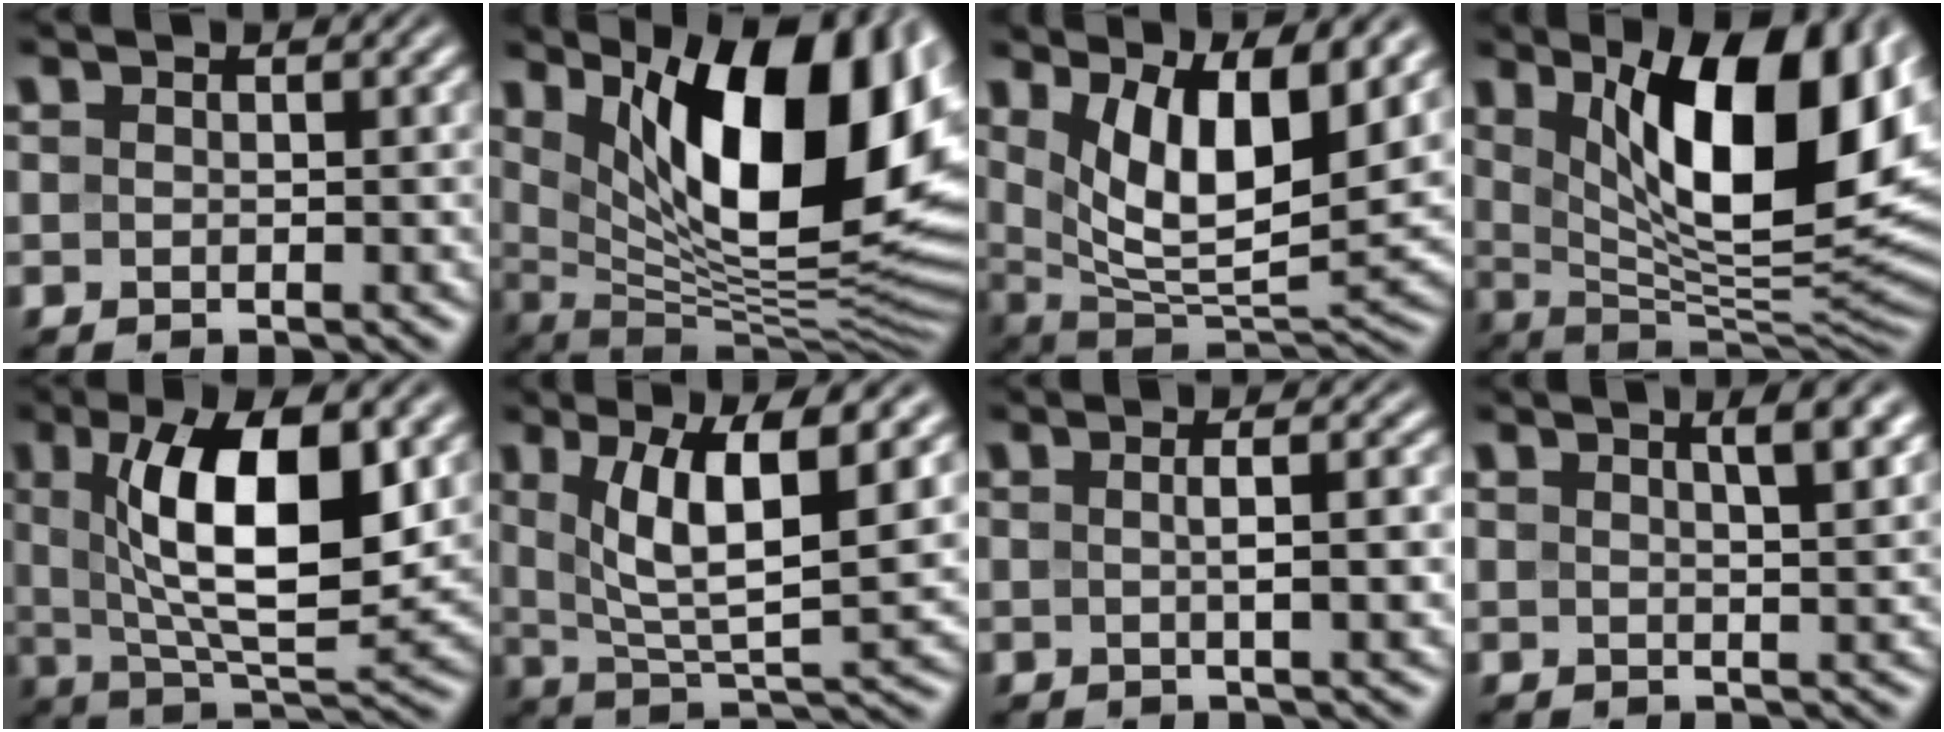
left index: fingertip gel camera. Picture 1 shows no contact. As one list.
[{"total": 16.6, "force": [5.7, 6.8, 14.0], "torque": [-0.185, -0.008, 0.093]}, {"total": 9.8, "force": [3.9, 3.4, 8.3], "torque": [-0.151, -0.015, 0.076]}, {"total": 14.8, "force": [4.8, 5.8, 12.8], "torque": [-0.184, -0.007, 0.077]}, {"total": 10.6, "force": [2.6, 3.8, 9.6], "torque": [-0.155, -0.004, 0.045]}, {"total": 8.4, "force": [2.9, 2.4, 7.6], "torque": [-0.133, -0.010, 0.054]}, {"total": 4.1, "force": [0.2, 1.4, 3.9], "torque": [-0.030, 0.015, -0.009]}, {"total": 4.2, "force": [2.1, 1.4, 3.3], "torque": [-0.021, 0.015, 0.013]}]